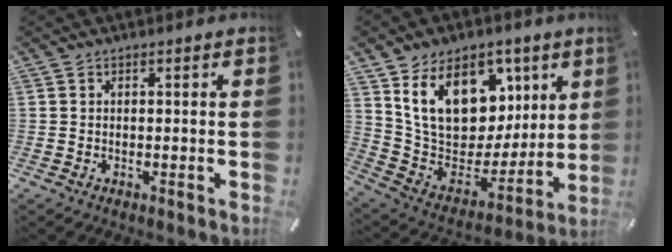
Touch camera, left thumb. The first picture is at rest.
{"total": 20.1, "force": [9.1, 14.1, 11.1], "torque": [-0.188, -0.048, 0.170]}